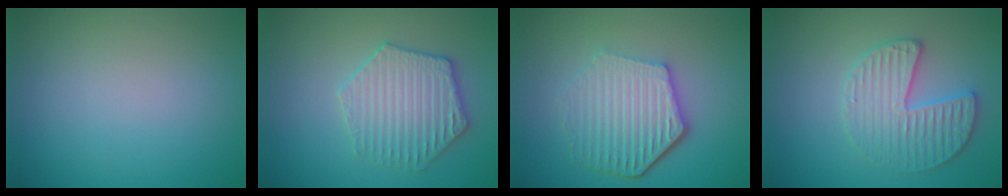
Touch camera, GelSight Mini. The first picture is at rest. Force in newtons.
{"total": 4.1, "press": 3.9, "slide": 1.0}
{"total": 6.1, "press": 4.6, "slide": 4.0}
{"total": 3.6, "press": 3.6, "slide": 0.1}